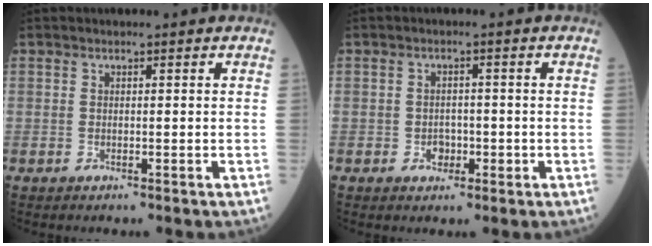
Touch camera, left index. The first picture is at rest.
{"total": 2.3, "force": [-0.8, 1.8, 1.2], "torque": [-0.011, 0.006, -0.007]}